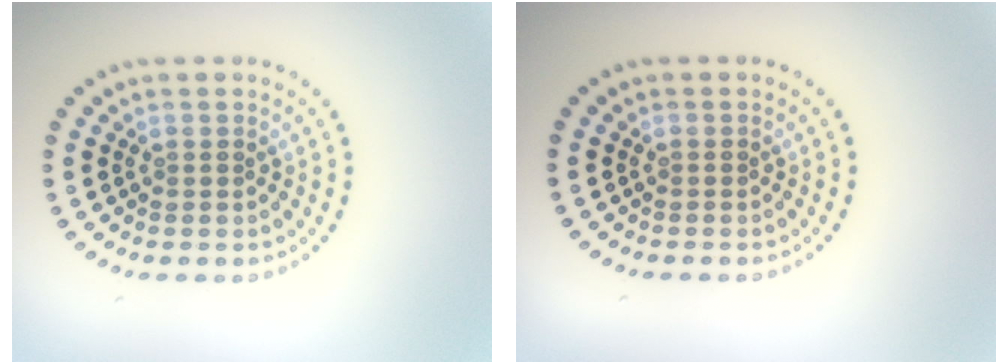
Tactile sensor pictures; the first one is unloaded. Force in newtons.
{"total": 0.0}